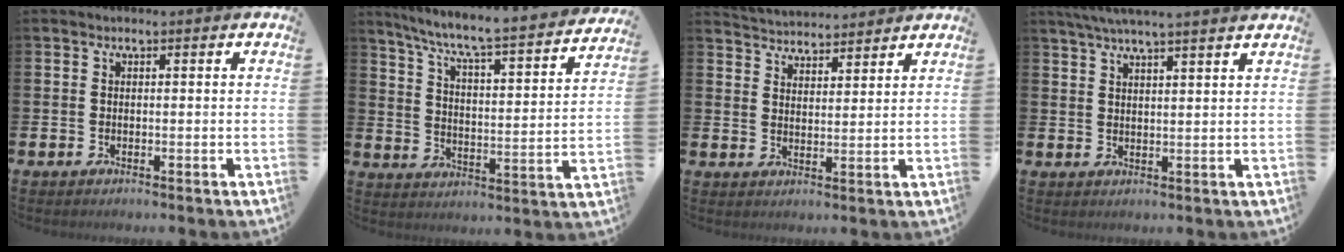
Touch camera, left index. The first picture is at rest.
{"total": 6.6, "force": [6.1, 0.2, 2.7], "torque": [-0.080, -0.053, 0.096]}
{"total": 4.4, "force": [4.3, 0.6, -0.4], "torque": [-0.010, -0.025, 0.078]}
{"total": 4.7, "force": [4.4, -0.5, 1.7], "torque": [-0.041, -0.013, 0.078]}